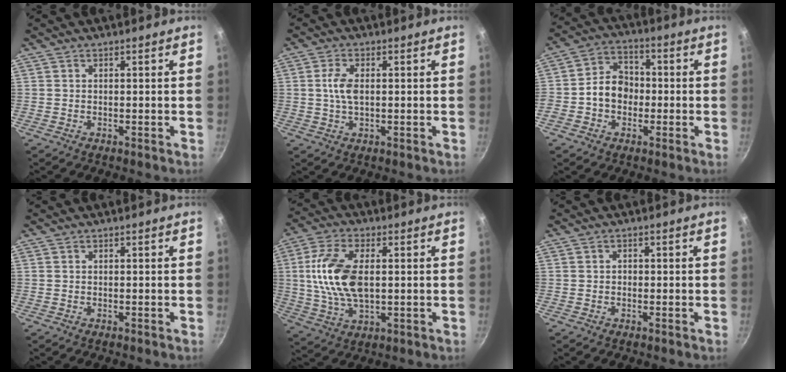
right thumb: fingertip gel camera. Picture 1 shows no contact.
{"total": 4.2, "force": [0.5, 2.1, 3.7], "torque": [-0.075, 0.005, 0.007]}
{"total": 8.3, "force": [-1.3, 6.7, 4.7], "torque": [-0.041, 0.025, -0.033]}
{"total": 0.0}
{"total": 13.4, "force": [1.3, 7.0, 11.3], "torque": [-0.218, 0.006, 0.023]}
{"total": 0.7, "force": [-0.1, 0.7, 0.2], "torque": [-0.002, 0.002, -0.003]}